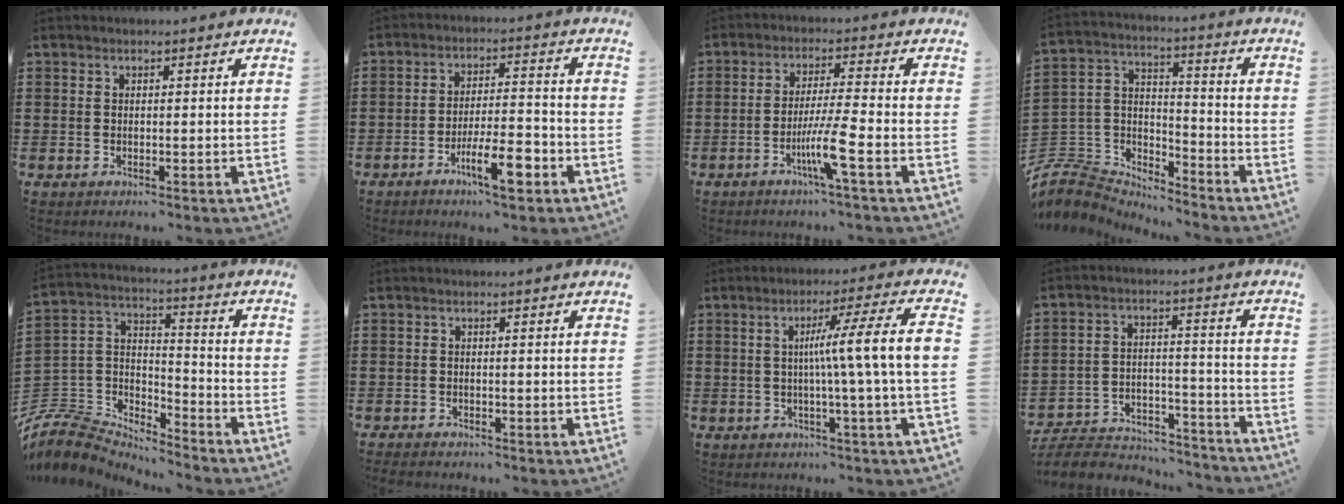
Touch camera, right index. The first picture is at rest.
{"total": 8.9, "force": [-4.5, 2.5, 7.3], "torque": [-0.132, 0.004, -0.080]}
{"total": 6.9, "force": [-3.2, -0.4, 6.1], "torque": [-0.121, -0.017, -0.061]}
{"total": 5.9, "force": [-5.2, 2.8, 0.6], "torque": [-0.047, -0.007, -0.111]}
{"total": 6.5, "force": [-5.8, 2.9, 0.8], "torque": [-0.056, -0.014, -0.122]}
{"total": 1.1, "force": [-1.1, 0.2, 0.0], "torque": [-0.003, 0.002, -0.023]}
{"total": 9.1, "force": [0.2, -0.9, 9.1], "torque": [-0.158, -0.007, -0.009]}
{"total": 7.2, "force": [-6.8, 1.6, 1.8], "torque": [-0.035, 0.017, -0.133]}